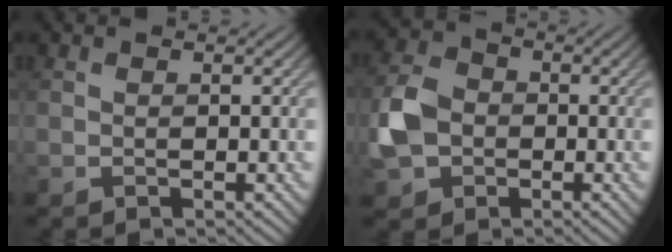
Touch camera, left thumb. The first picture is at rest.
{"total": 6.6, "force": [-1.4, 5.5, 3.5], "torque": [-0.091, -0.003, -0.043]}